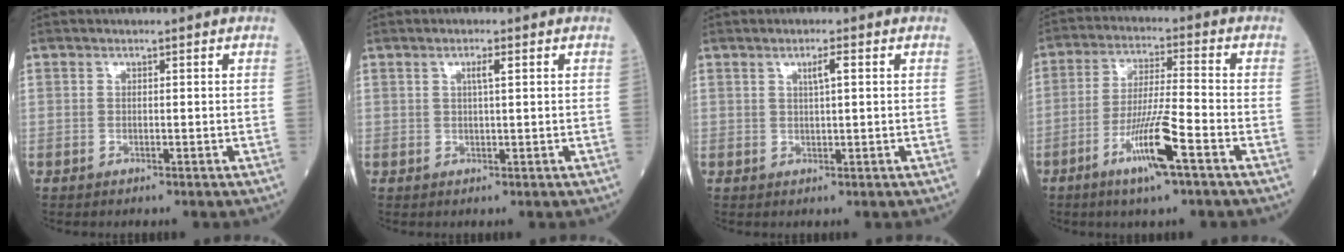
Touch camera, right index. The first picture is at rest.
{"total": 1.9, "force": [0.9, 0.1, 1.7], "torque": [-0.025, 0.000, 0.013]}
{"total": 2.2, "force": [1.0, 0.2, 2.0], "torque": [-0.029, 0.001, 0.016]}
{"total": 10.0, "force": [-4.9, -0.1, 8.7], "torque": [-0.167, -0.012, -0.092]}